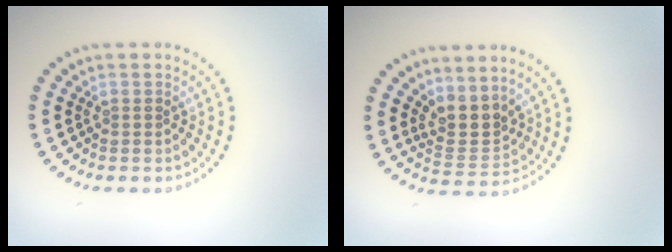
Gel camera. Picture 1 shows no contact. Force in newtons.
{"total": 3.0, "press": 2.0, "slide": 2.2}